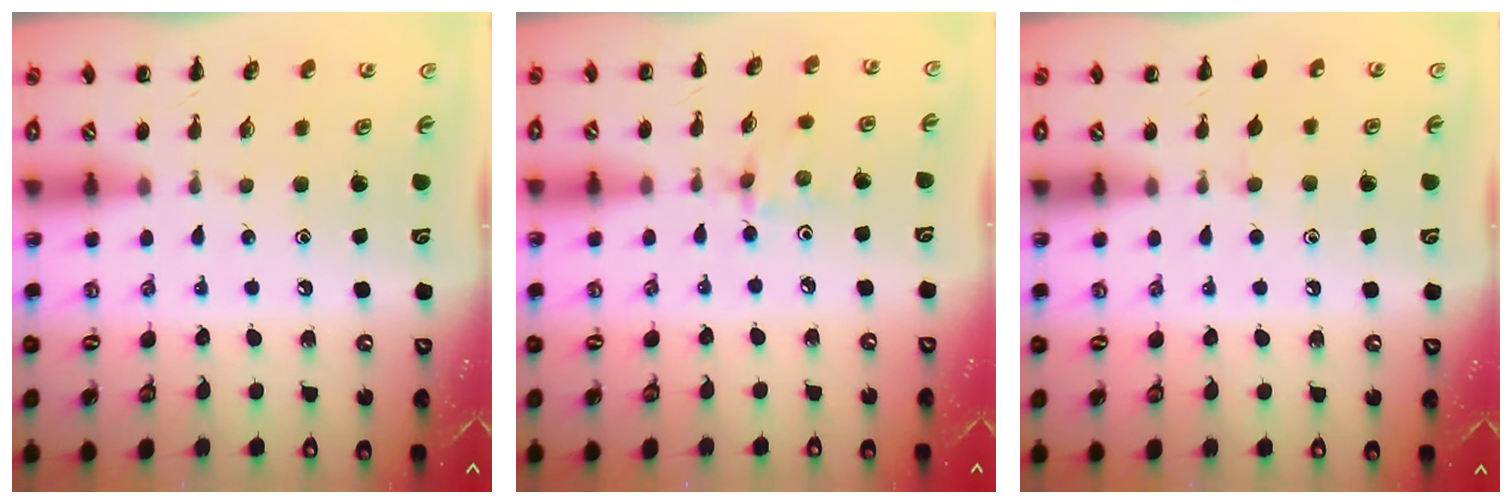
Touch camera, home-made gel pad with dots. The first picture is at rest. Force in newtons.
{"total": 2.8, "press": 2.6, "slide": 0.9}
{"total": 2.8, "press": 2.5, "slide": 1.3}